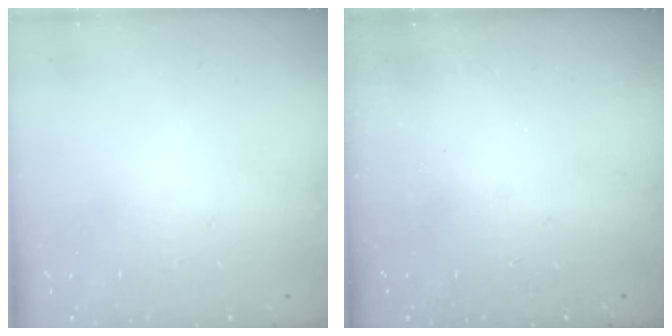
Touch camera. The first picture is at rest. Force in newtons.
{"total": 2.3, "press": 2.2, "slide": 0.8}